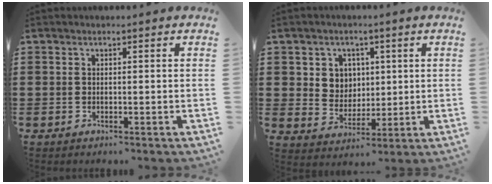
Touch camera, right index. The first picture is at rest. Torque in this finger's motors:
{"motor_torque": [0.64, -0.60, 0.43, 0.06]}